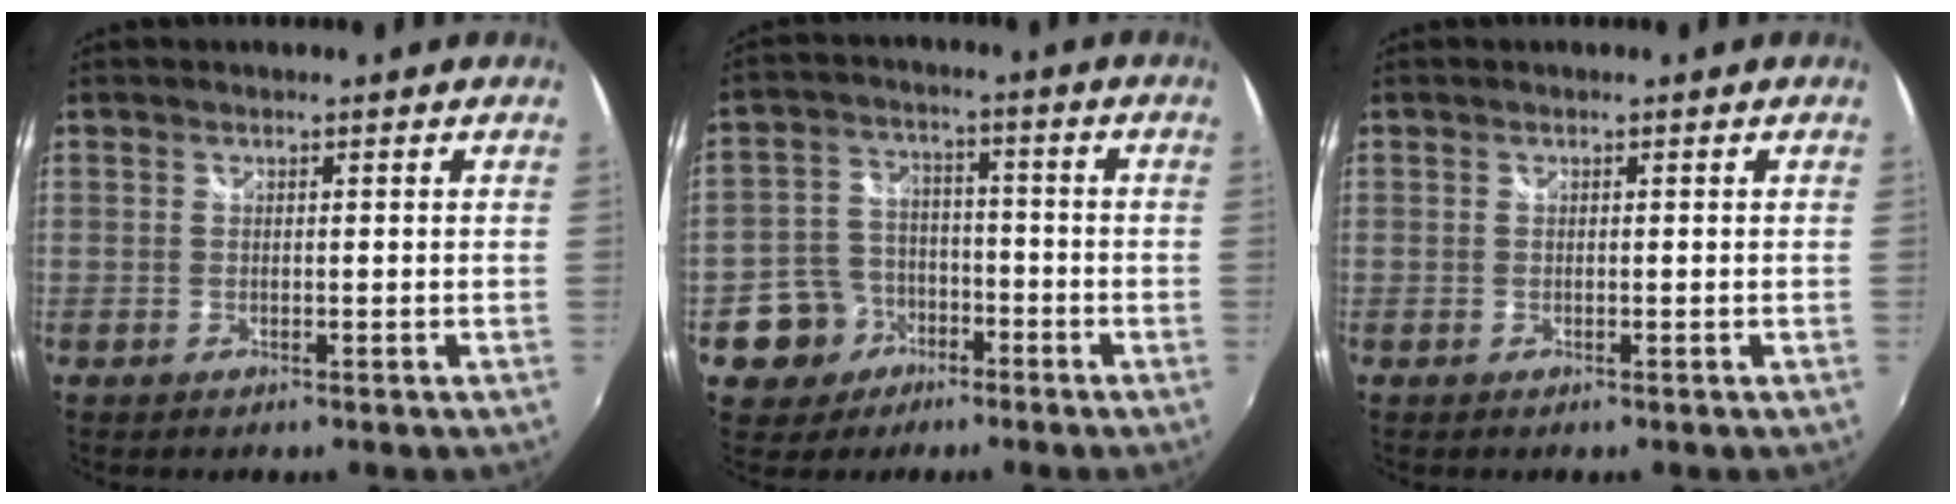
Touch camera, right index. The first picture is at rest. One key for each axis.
{"total": 9.5, "fx": -4.7, "fy": 8.1, "fz": 2.0, "tx": -0.069, "ty": 0.026, "tz": -0.066}
{"total": 0.0}